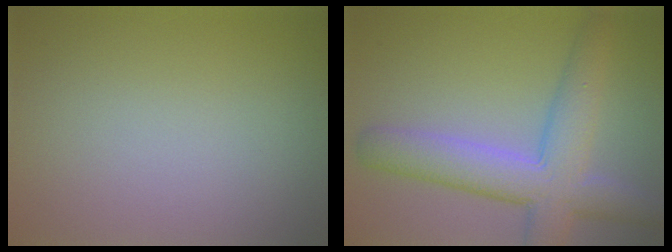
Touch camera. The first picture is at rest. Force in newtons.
{"total": 6.8, "press": 6.8, "slide": 0.5}